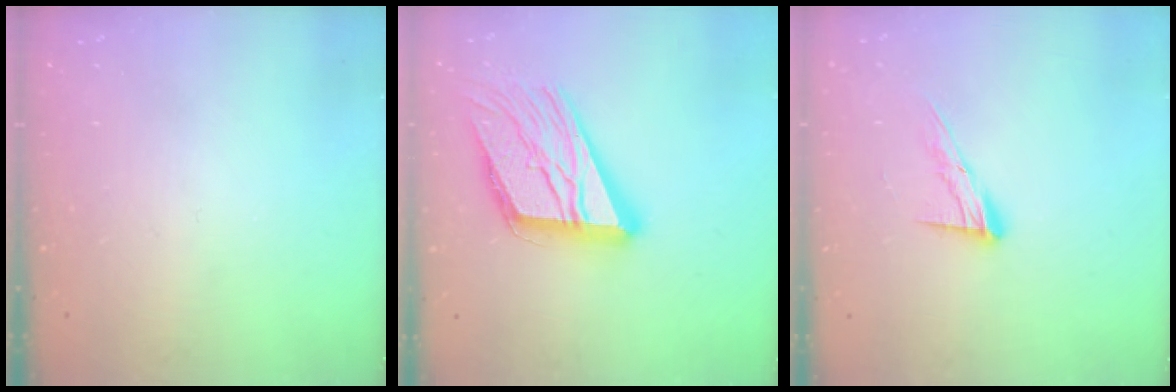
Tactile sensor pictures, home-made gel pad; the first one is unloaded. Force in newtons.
{"total": 19.6, "press": 19.5, "slide": 1.9}
{"total": 10.7, "press": 10.6, "slide": 1.3}